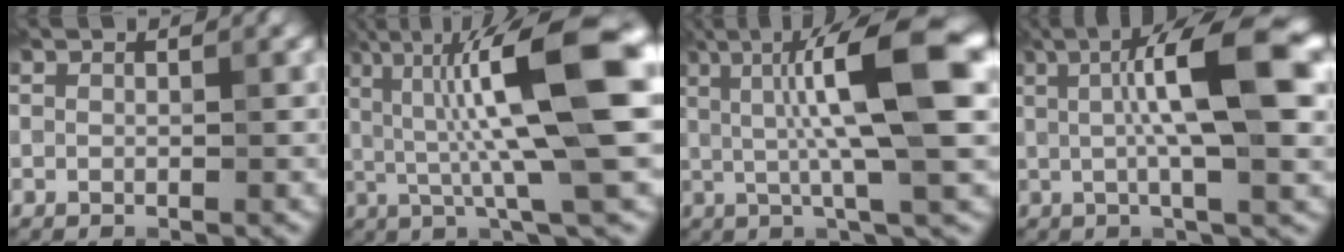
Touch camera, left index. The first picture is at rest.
{"total": 12.7, "force": [2.0, 2.6, 12.2], "torque": [-0.192, 0.019, 0.032]}
{"total": 11.2, "force": [2.0, 2.1, 10.8], "torque": [-0.161, 0.017, 0.030]}
{"total": 9.9, "force": [1.9, 2.0, 9.5], "torque": [-0.140, 0.012, 0.027]}